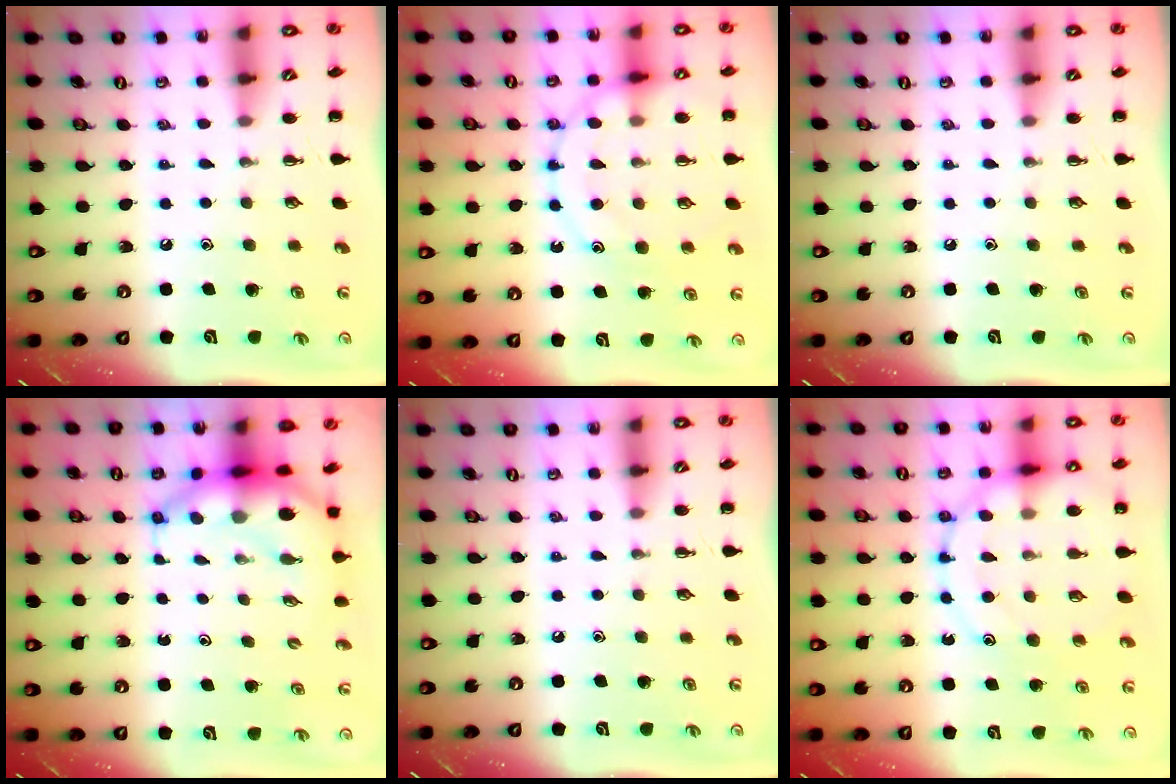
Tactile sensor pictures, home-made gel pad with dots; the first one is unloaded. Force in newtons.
{"total": 13.8, "press": 13.7, "slide": 1.7}
{"total": 0.0}
{"total": 7.2, "press": 7.0, "slide": 1.8}
{"total": 0.0}
{"total": 15.4, "press": 15.2, "slide": 2.4}